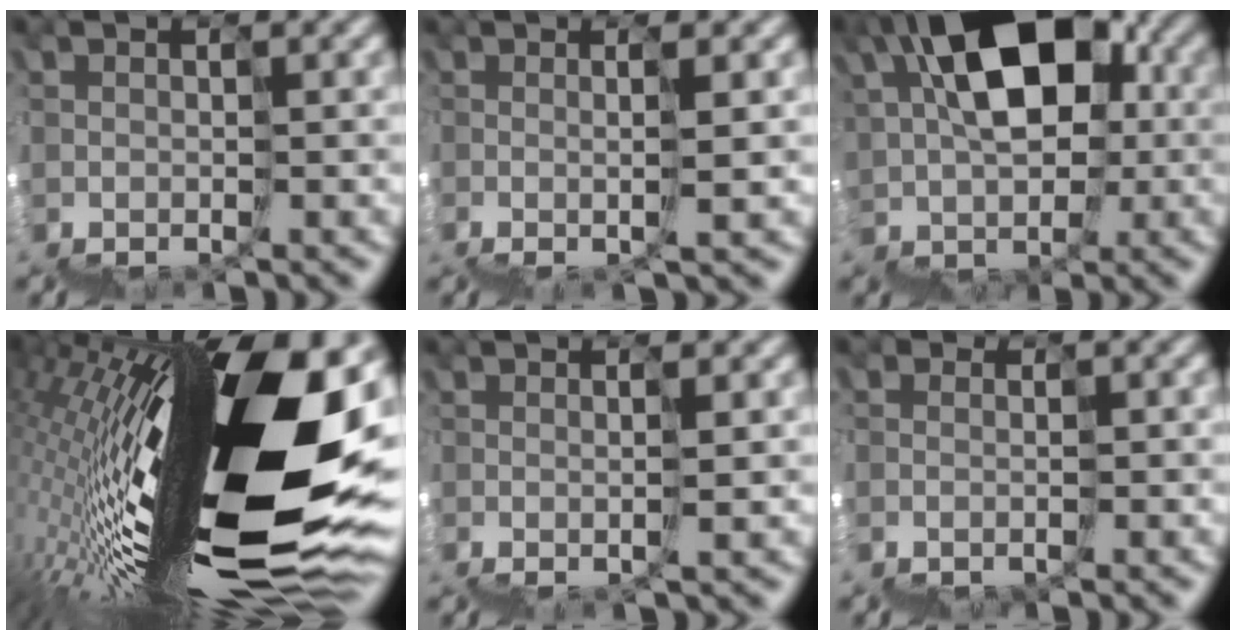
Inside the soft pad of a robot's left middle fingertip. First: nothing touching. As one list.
[{"total": 2.3, "force": [2.1, -0.8, 0.4], "torque": [0.017, 0.024, 0.032]}, {"total": 9.6, "force": [5.4, 5.7, 5.6], "torque": [-0.063, 0.051, 0.080]}, {"total": 15.0, "force": [1.2, 3.2, 14.6], "torque": [-0.244, 0.036, 0.003]}, {"total": 1.8, "force": [1.6, -0.8, 0.1], "torque": [0.021, 0.017, 0.026]}, {"total": 1.6, "force": [-1.1, 0.8, -0.8], "torque": [0.028, 0.018, -0.014]}]